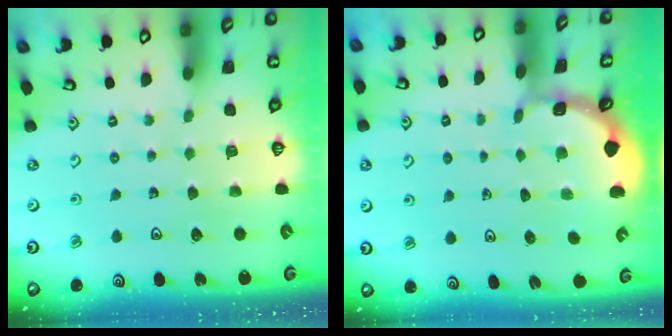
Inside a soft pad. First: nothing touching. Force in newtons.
{"total": 1.2, "press": 1.2, "slide": 0.2}